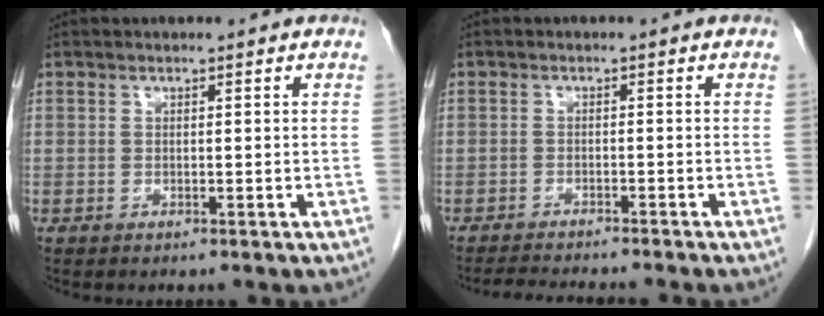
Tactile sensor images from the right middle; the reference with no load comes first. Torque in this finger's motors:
{"motor_torque": [0.35, -0.29, 0.02, 0.02]}